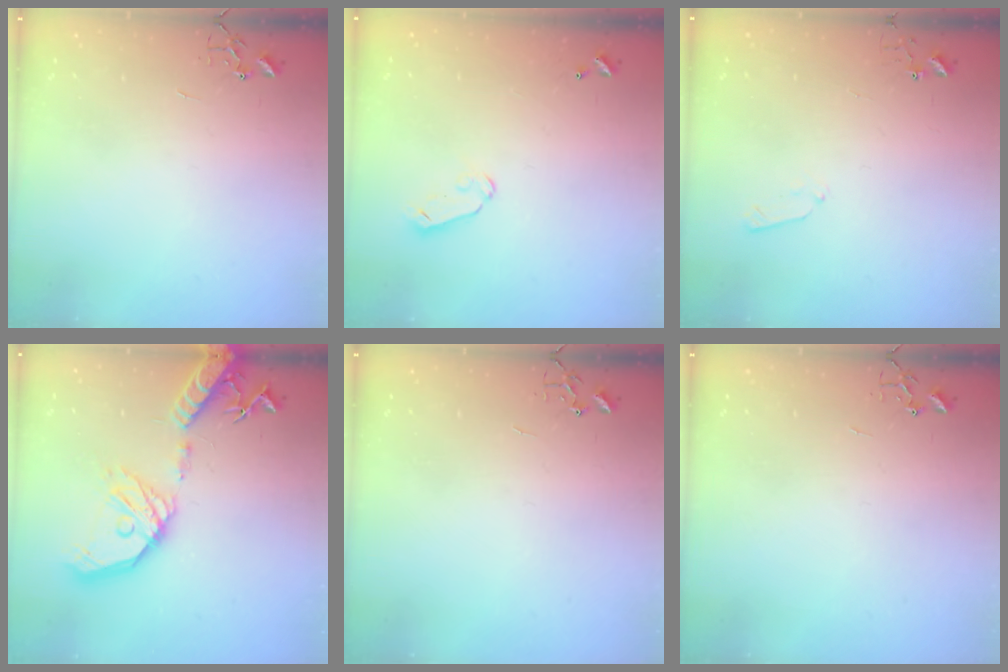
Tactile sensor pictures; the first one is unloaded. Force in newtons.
{"total": 5.9, "press": 5.9, "slide": 0.6}
{"total": 3.4, "press": 3.4, "slide": 0.5}
{"total": 22.7, "press": 22.4, "slide": 3.8}
{"total": 0.0}
{"total": 0.0}